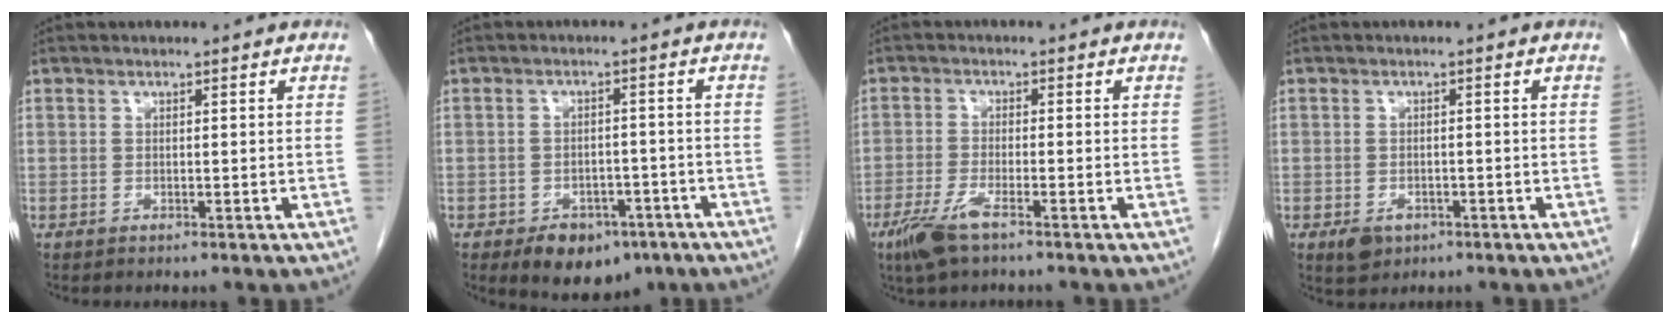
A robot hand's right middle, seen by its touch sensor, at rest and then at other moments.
{"total": 7.7, "force": [-4.8, 4.7, 3.8], "torque": [-0.053, 0.003, -0.062]}
{"total": 5.1, "force": [-3.2, 0.8, 3.8], "torque": [-0.088, -0.011, -0.062]}
{"total": 2.9, "force": [-1.5, 2.0, 1.5], "torque": [-0.027, -0.001, -0.014]}